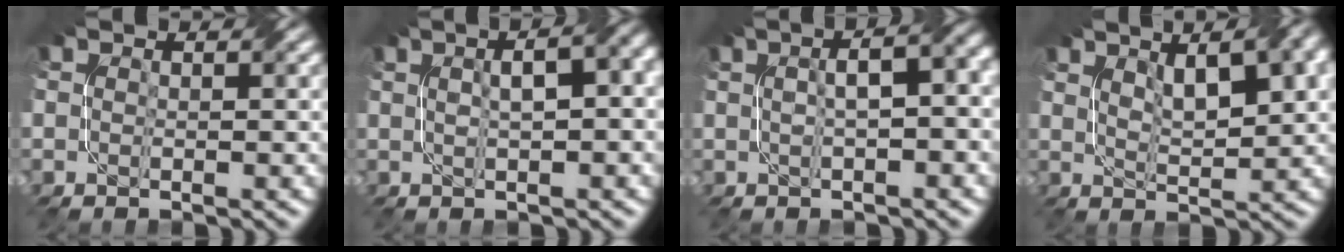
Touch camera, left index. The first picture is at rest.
{"total": 7.7, "force": [2.1, 2.9, 6.8], "torque": [-0.066, 0.031, 0.010]}
{"total": 7.2, "force": [1.4, 2.5, 6.6], "torque": [-0.064, 0.028, 0.006]}
{"total": 8.6, "force": [3.9, 3.3, 6.9], "torque": [-0.086, 0.024, 0.049]}